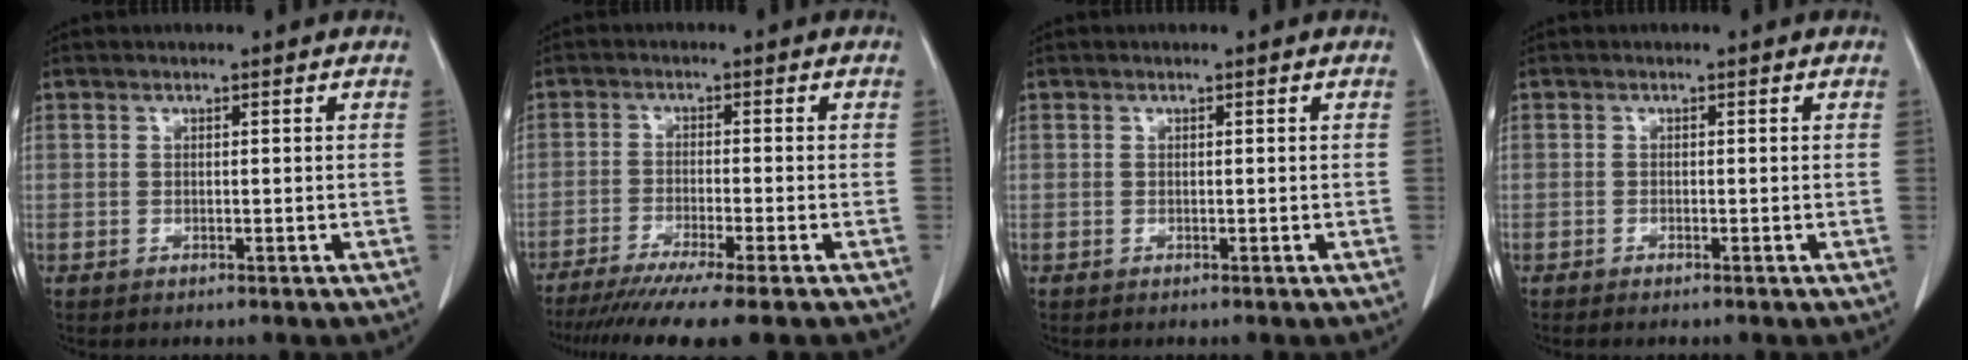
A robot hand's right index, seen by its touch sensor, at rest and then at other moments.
{"total": 12.2, "force": [-9.9, -1.0, 7.1], "torque": [-0.092, -0.037, -0.154]}
{"total": 0.0}
{"total": 0.8, "force": [-0.7, 0.0, 0.4], "torque": [-0.010, -0.001, -0.010]}